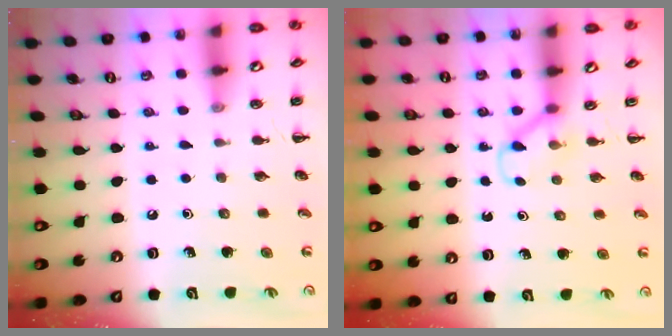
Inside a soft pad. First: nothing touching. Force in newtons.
{"total": 3.7, "press": 3.5, "slide": 1.2}